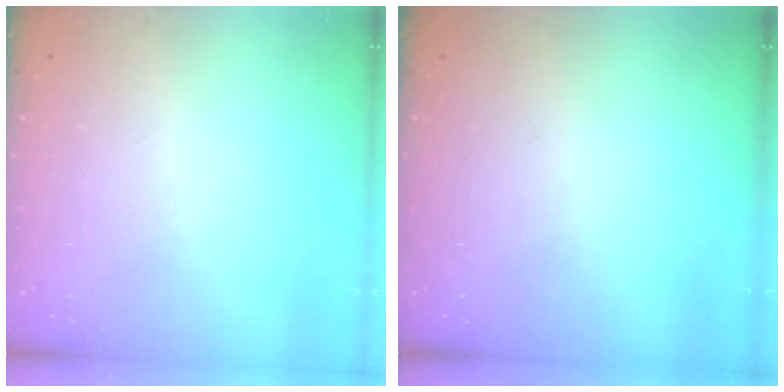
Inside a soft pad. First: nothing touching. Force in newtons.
{"total": 0.0}